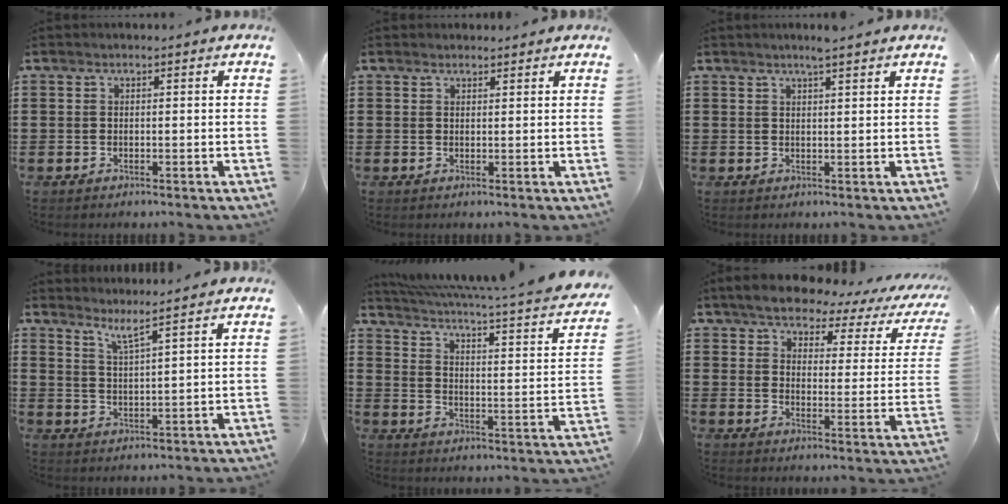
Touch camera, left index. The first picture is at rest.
{"total": 1.2, "force": [1.1, 0.4, 0.0], "torque": [0.005, 0.000, 0.020]}
{"total": 2.8, "force": [2.3, -0.1, 1.6], "torque": [-0.035, 0.000, 0.042]}
{"total": 3.9, "force": [3.4, -0.7, 1.8], "torque": [-0.048, -0.014, 0.059]}
{"total": 3.2, "force": [2.2, -0.2, 2.3], "torque": [-0.059, -0.035, 0.027]}
{"total": 5.2, "force": [4.7, 1.2, 1.9], "torque": [-0.066, -0.022, 0.078]}